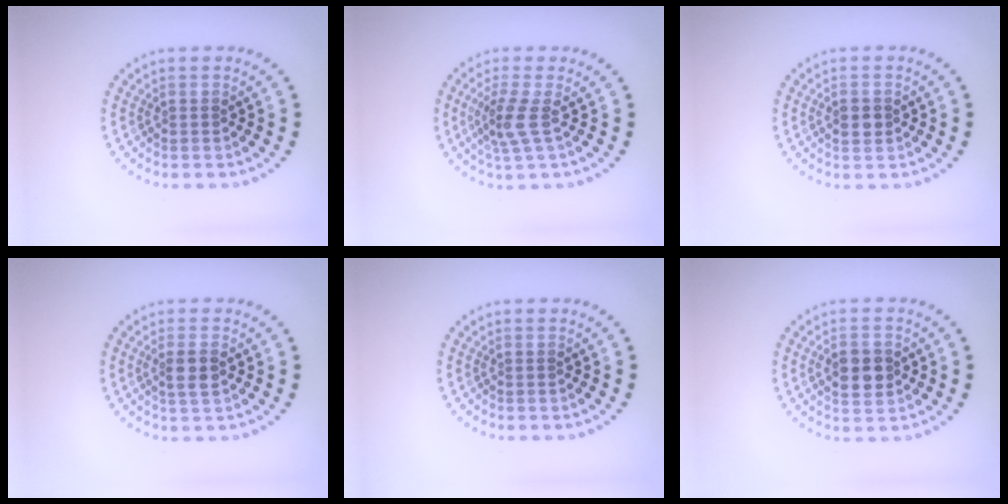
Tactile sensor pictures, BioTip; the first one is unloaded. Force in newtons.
{"total": 2.6, "press": 2.0, "slide": 1.5}
{"total": 2.0, "press": 1.9, "slide": 0.1}
{"total": 2.0, "press": 1.9, "slide": 0.7}
{"total": 0.0}
{"total": 3.6, "press": 3.6, "slide": 0.1}